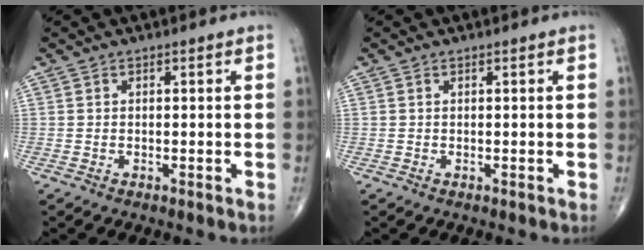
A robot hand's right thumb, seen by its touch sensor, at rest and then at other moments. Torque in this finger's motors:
{"motor_torque": [0.22, 0.03, 0.03, 0.10, 0.00]}